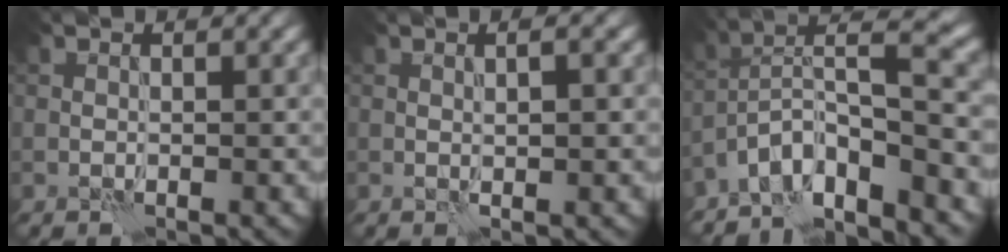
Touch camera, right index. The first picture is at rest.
{"total": 1.7, "force": [0.3, 0.1, 1.7], "torque": [-0.023, -0.001, 0.006]}
{"total": 7.8, "force": [-5.4, 1.9, 5.4], "torque": [-0.077, 0.008, -0.102]}